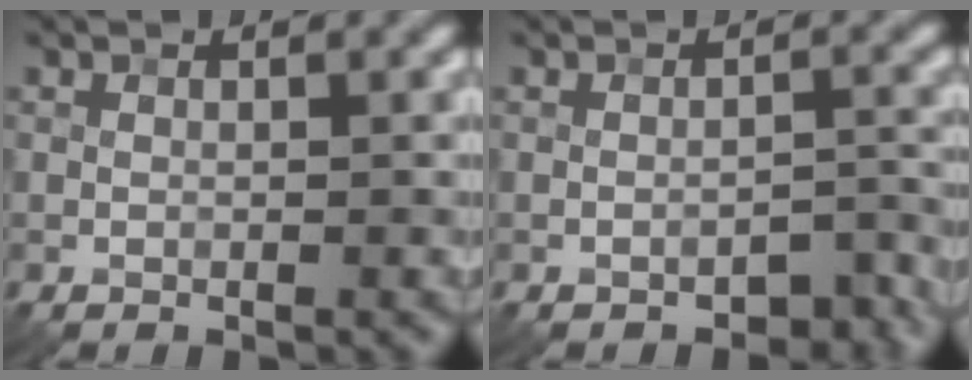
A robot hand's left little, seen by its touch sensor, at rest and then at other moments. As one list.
[{"total": 2.5, "force": [-2.0, 1.0, 1.1], "torque": [-0.009, 0.007, -0.026]}]